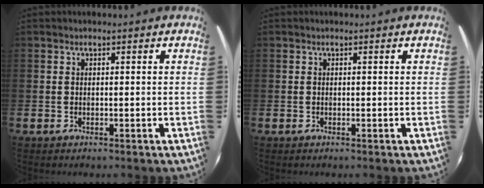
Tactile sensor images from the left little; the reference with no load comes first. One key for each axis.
{"total": 0.0}